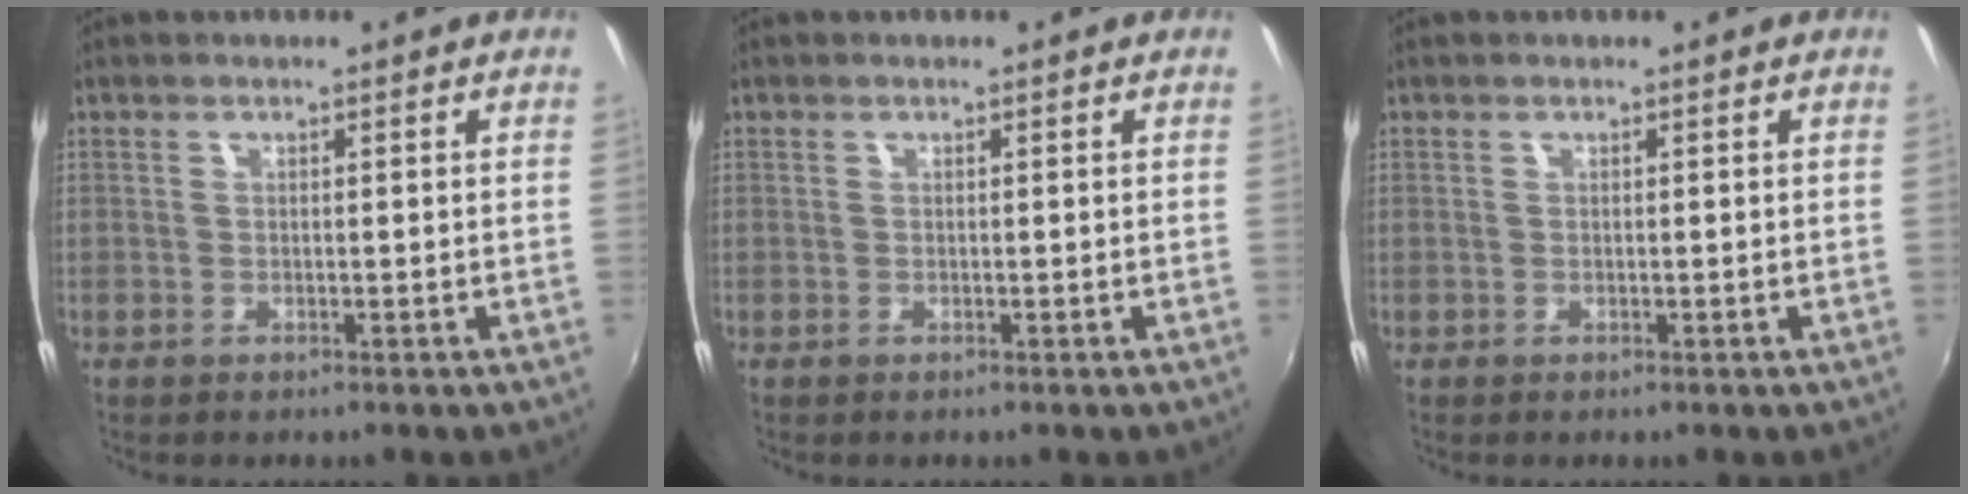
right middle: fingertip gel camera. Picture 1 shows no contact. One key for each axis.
{"total": 0.0}
{"total": 0.0}